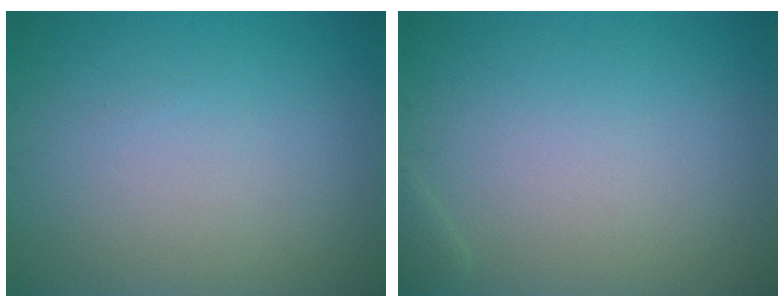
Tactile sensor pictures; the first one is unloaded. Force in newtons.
{"total": 0.5, "press": 0.5, "slide": 0.1}